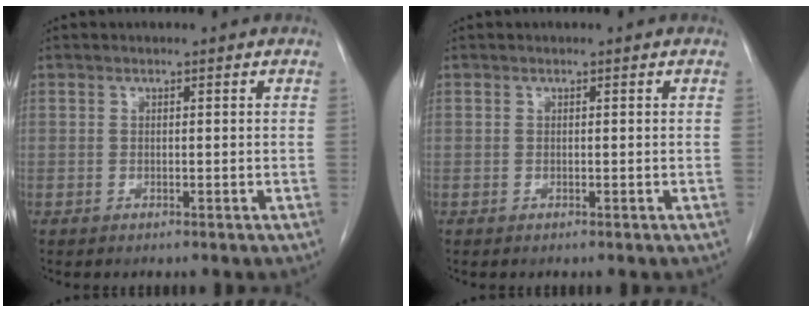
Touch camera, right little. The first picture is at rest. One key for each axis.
{"total": 0.0}